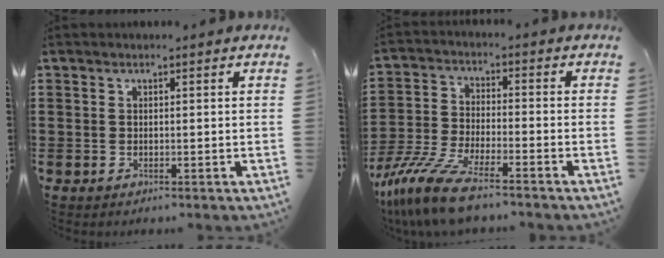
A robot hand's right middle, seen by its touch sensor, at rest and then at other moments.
{"total": 10.3, "force": [-8.5, 1.4, 5.7], "torque": [-0.131, 0.001, -0.170]}